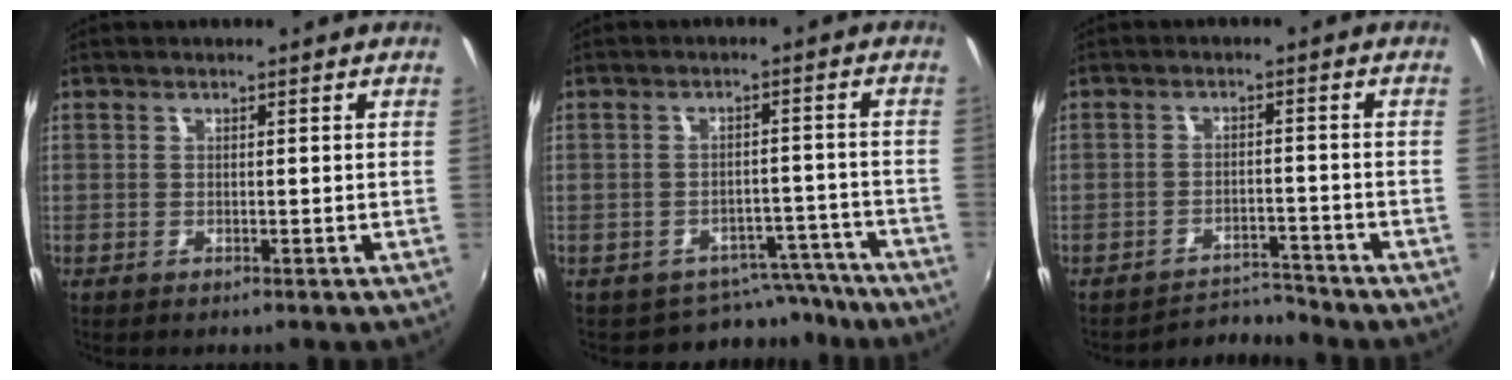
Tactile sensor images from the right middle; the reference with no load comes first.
{"total": 6.8, "force": [-5.9, 3.2, 0.2], "torque": [0.005, 0.025, -0.069]}
{"total": 5.3, "force": [-5.1, -0.6, -1.2], "torque": [0.006, 0.012, -0.085]}